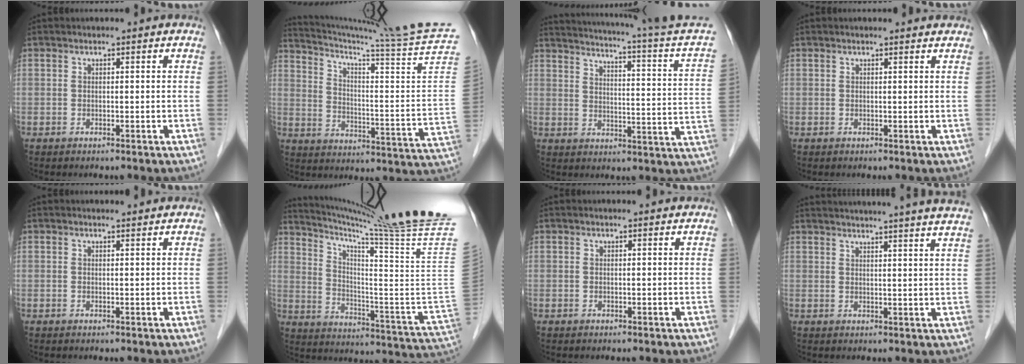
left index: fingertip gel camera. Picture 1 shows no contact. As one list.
[{"total": 23.5, "force": [20.7, -5.1, 10.1], "torque": [-0.175, -0.113, 0.283]}, {"total": 17.5, "force": [14.9, -2.3, 8.8], "torque": [-0.149, -0.076, 0.167]}, {"total": 2.4, "force": [2.3, 0.3, 0.7], "torque": [-0.014, 0.010, 0.021]}, {"total": 1.1, "force": [1.1, -0.1, 0.0], "torque": [-0.009, -0.001, 0.016]}, {"total": 27.8, "force": [22.8, -4.6, 15.4], "torque": [-0.251, -0.119, 0.319]}, {"total": 0.9, "force": [0.9, 0.0, 0.3], "torque": [-0.013, 0.008, 0.011]}, {"total": 23.1, "force": [21.7, -0.8, 8.0], "torque": [-0.121, -0.024, 0.264]}]